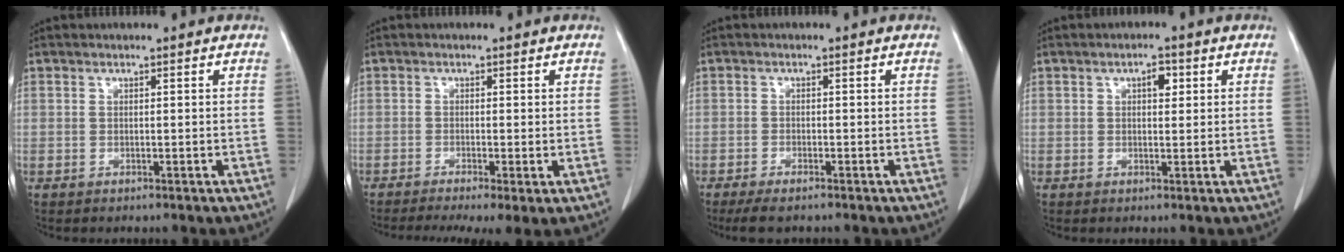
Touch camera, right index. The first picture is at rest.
{"total": 7.3, "force": [-4.7, 1.5, 5.4], "torque": [-0.085, -0.016, -0.078]}
{"total": 3.6, "force": [-2.9, 0.9, 2.0], "torque": [-0.037, -0.008, -0.045]}
{"total": 2.3, "force": [0.9, 1.1, 1.9], "torque": [-0.028, 0.004, 0.012]}